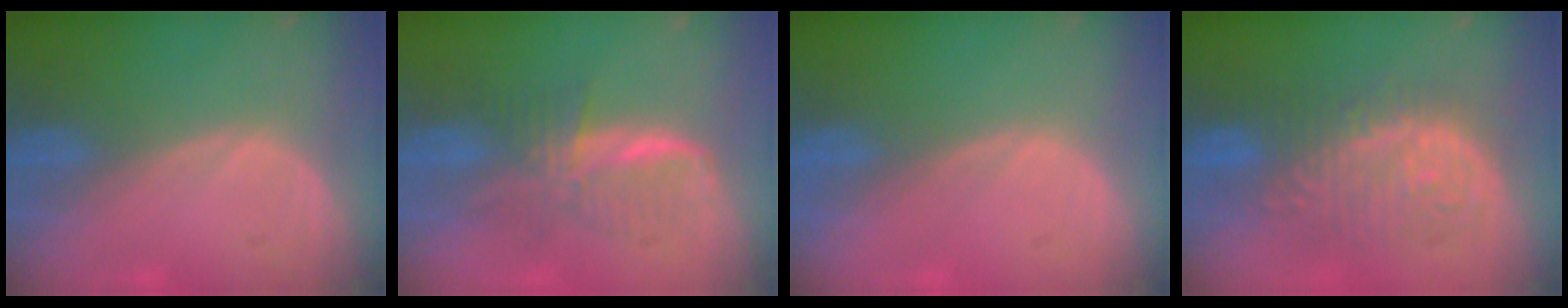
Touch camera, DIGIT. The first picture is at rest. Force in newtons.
{"total": 6.2, "press": 6.1, "slide": 0.6}
{"total": 0.0}
{"total": 9.2, "press": 9.2, "slide": 0.0}